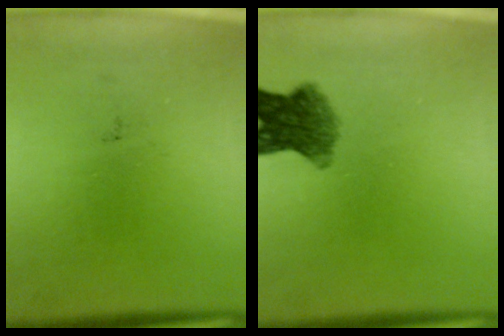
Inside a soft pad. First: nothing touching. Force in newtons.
{"total": 6.5}